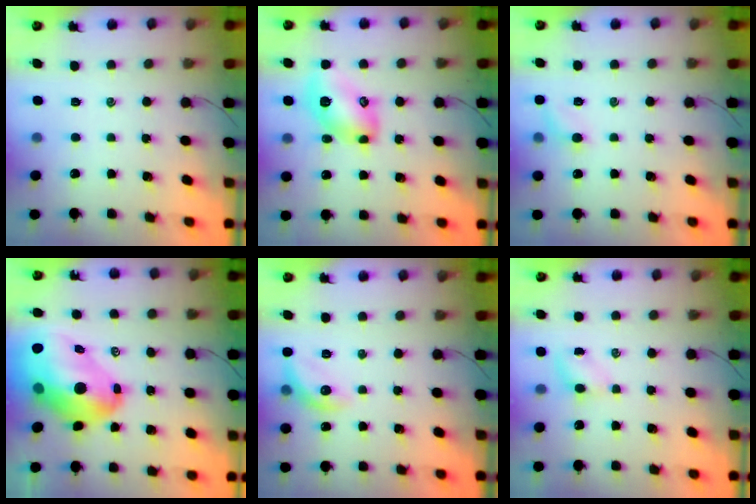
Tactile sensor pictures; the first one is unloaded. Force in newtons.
{"total": 11.7, "press": 11.7, "slide": 0.8}
{"total": 6.7, "press": 6.4, "slide": 2.0}
{"total": 21.8, "press": 20.9, "slide": 6.0}
{"total": 9.8, "press": 9.8, "slide": 0.2}
{"total": 3.5, "press": 3.3, "slide": 1.2}